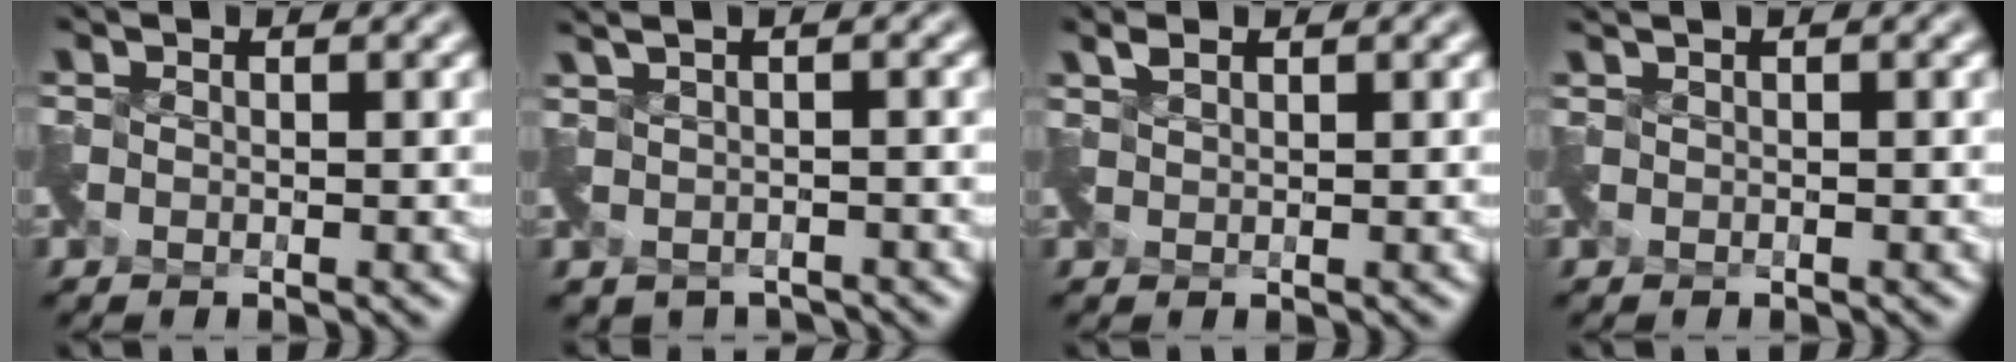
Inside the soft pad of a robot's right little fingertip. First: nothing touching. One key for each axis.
{"total": 3.3, "fx": -0.8, "fy": 1.9, "fz": 2.6, "tx": -0.054, "ty": -0.023, "tz": -0.007}
{"total": 0.9, "fx": 0.9, "fy": 0.0, "fz": -0.1, "tx": -0.004, "ty": 0.004, "tz": 0.023}
{"total": 0.9, "fx": 0.3, "fy": 0.2, "fz": 0.8, "tx": -0.014, "ty": 0.000, "tz": 0.002}